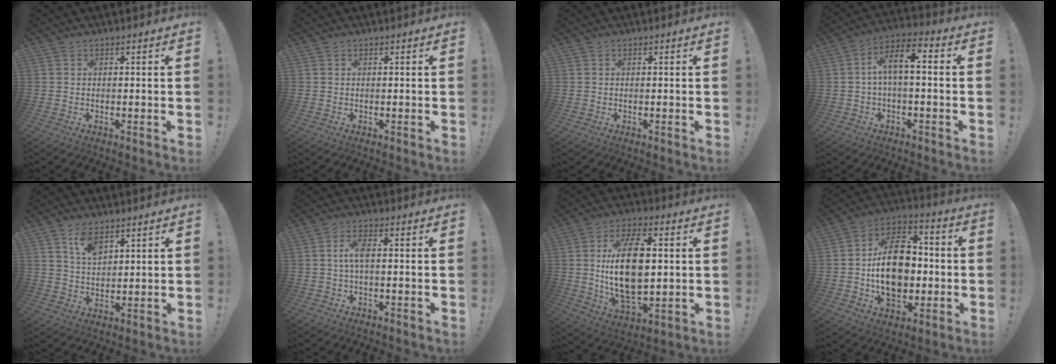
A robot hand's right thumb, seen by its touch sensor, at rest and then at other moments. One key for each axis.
{"total": 0.0}
{"total": 0.0}
{"total": 8.2, "fx": 0.2, "fy": 3.3, "fz": 7.5, "tx": -0.138, "ty": 0.010, "tz": 0.003}
{"total": 7.3, "fx": 4.8, "fy": 3.7, "fz": 4.2, "tx": -0.072, "ty": -0.023, "tz": 0.086}
{"total": 4.8, "fx": -0.1, "fy": 1.5, "fz": 4.5, "tx": -0.097, "ty": 0.009, "tz": -0.003}
{"total": 19.4, "fx": 2.4, "fy": 10.1, "fz": 16.4, "tx": -0.294, "ty": -0.010, "tz": 0.031}
{"total": 19.9, "fx": -1.3, "fy": 13.9, "fz": 14.2, "tx": -0.234, "ty": 0.013, "tz": -0.018}